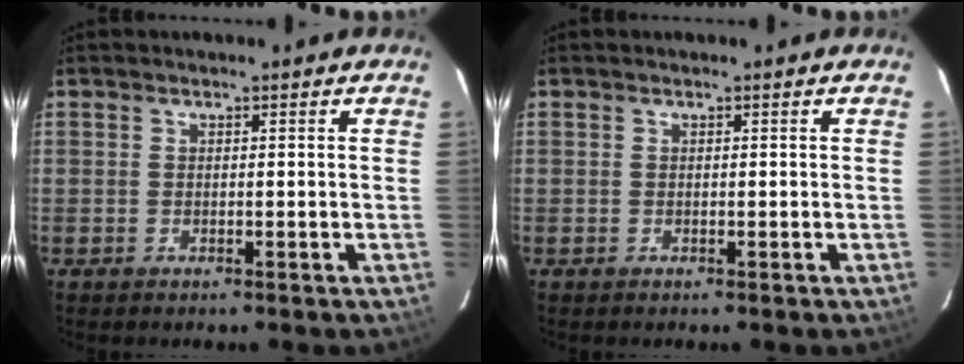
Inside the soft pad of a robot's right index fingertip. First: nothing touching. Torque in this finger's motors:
{"motor_torque": [0.00, 0.00, 0.00, 0.00]}